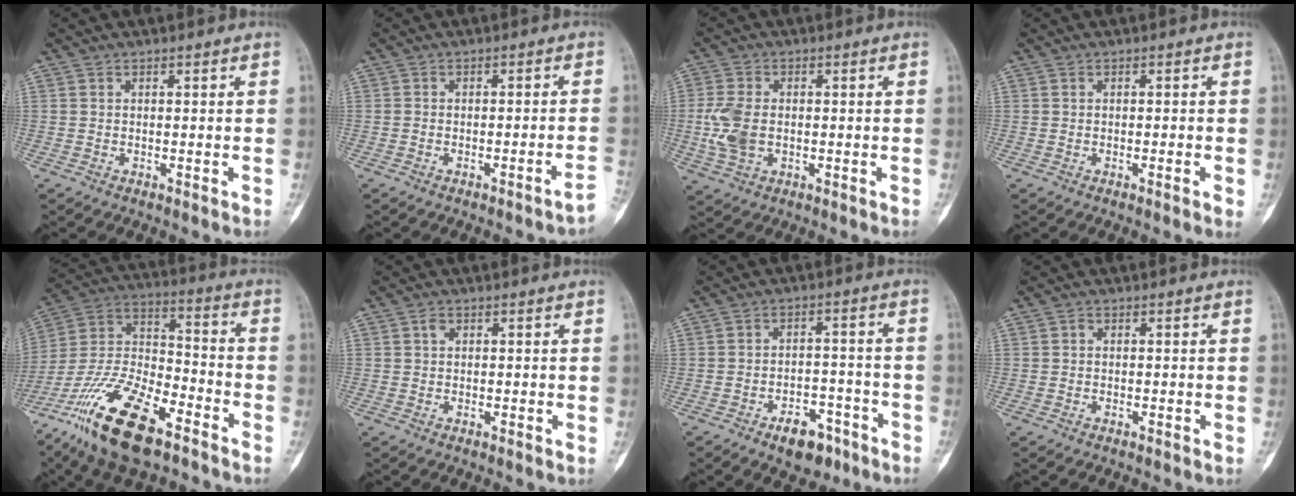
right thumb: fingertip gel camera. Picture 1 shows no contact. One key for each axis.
{"total": 2.5, "fx": -1.9, "fy": 0.0, "fz": 1.6, "tx": -0.015, "ty": 0.024, "tz": -0.025}
{"total": 7.5, "fx": -0.8, "fy": 4.7, "fz": 5.8, "tx": -0.129, "ty": 0.002, "tz": -0.015}
{"total": 1.4, "fx": -0.5, "fy": 0.3, "fz": 1.3, "tx": -0.017, "ty": -0.001, "tz": -0.007}
{"total": 22.3, "fx": -14.4, "fy": 8.5, "fz": 14.8, "tx": -0.306, "ty": 0.058, "tz": -0.266}
{"total": 1.2, "fx": 0.2, "fy": 1.0, "fz": 0.7, "tx": -0.005, "ty": 0.003, "tz": -0.001}
{"total": 8.4, "fx": -5.3, "fy": 4.6, "fz": 4.5, "tx": -0.037, "ty": 0.040, "tz": -0.076}
{"total": 0.8, "fx": -0.3, "fy": 0.6, "fz": 0.4, "tx": 0.001, "ty": 0.004, "tz": -0.009}